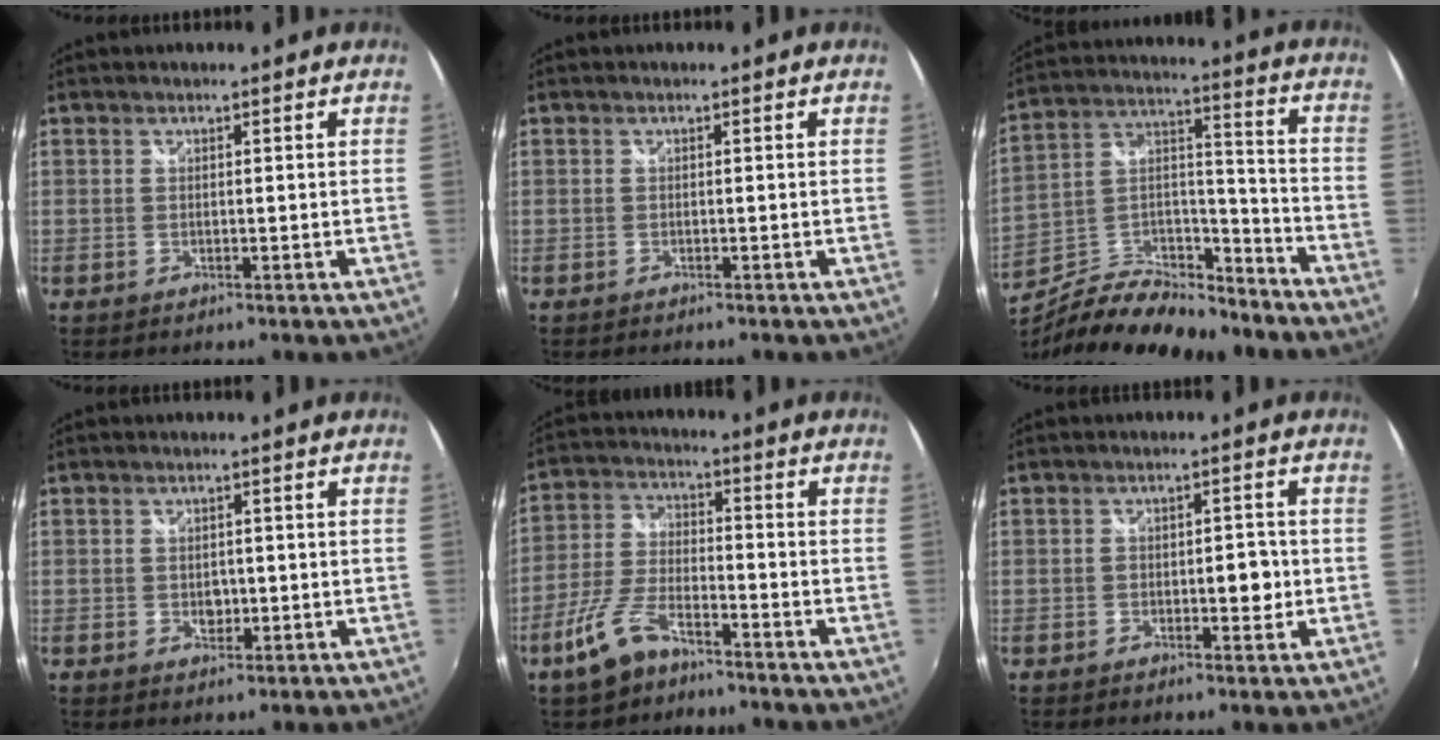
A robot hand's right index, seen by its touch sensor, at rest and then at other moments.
{"total": 0.7, "force": [-0.6, 0.3, -0.1], "torque": [-0.003, -0.005, -0.012]}
{"total": 18.0, "force": [-13.8, 6.4, 9.5], "torque": [-0.188, 0.013, -0.230]}
{"total": 2.6, "force": [-0.4, 2.1, 1.4], "torque": [-0.021, -0.001, -0.007]}
{"total": 8.7, "force": [-6.3, 3.4, 5.0], "torque": [-0.112, 0.001, -0.117]}
{"total": 3.8, "force": [-0.9, 2.4, 2.9], "torque": [-0.039, 0.002, -0.013]}